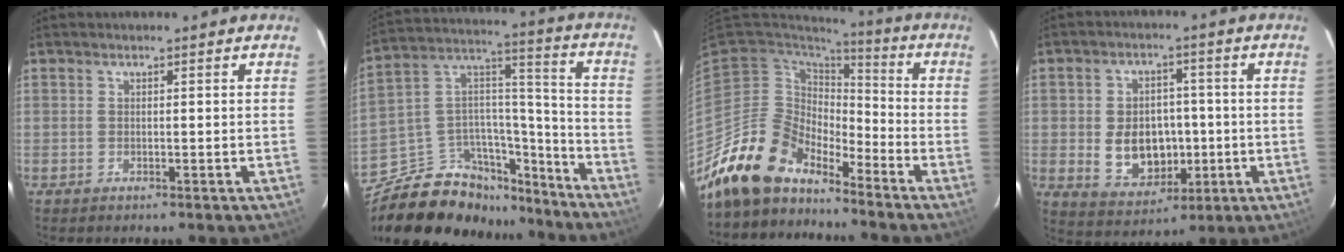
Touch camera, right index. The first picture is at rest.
{"total": 23.1, "force": [-17.6, 11.2, 10.0], "torque": [-0.201, 0.071, -0.260]}
{"total": 14.0, "force": [-12.1, 5.9, 3.6], "torque": [-0.080, 0.017, -0.230]}
{"total": 10.3, "force": [-1.4, 7.9, 6.5], "torque": [-0.139, 0.003, -0.002]}